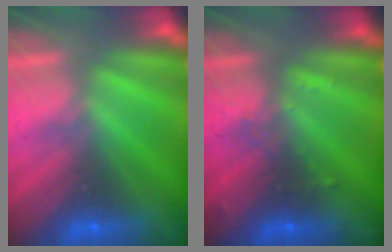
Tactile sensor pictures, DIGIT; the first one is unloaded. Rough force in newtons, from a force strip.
{"total": 2.9}